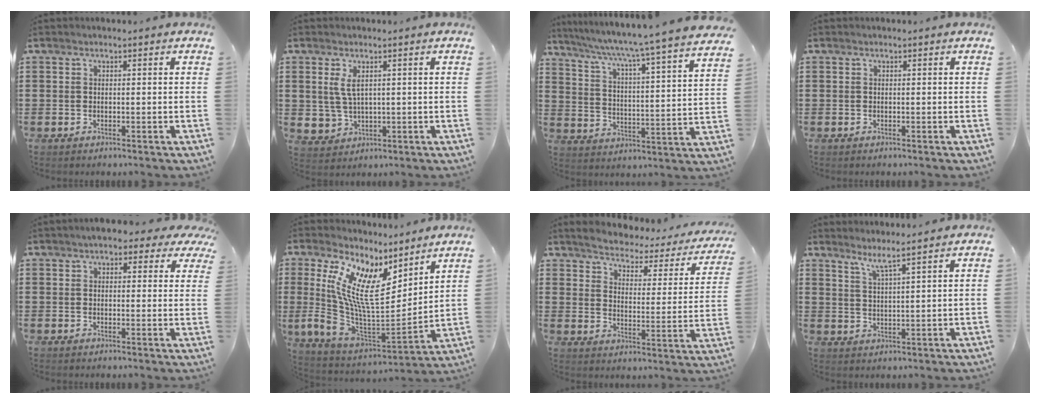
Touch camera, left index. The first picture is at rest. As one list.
[{"total": 3.4, "force": [1.4, 2.0, 2.4], "torque": [-0.054, 0.007, 0.025]}, {"total": 5.3, "force": [4.4, -1.3, 2.7], "torque": [-0.071, -0.054, 0.061]}, {"total": 0.0}, {"total": 2.9, "force": [2.1, 1.4, 1.5], "torque": [-0.022, -0.002, 0.032]}, {"total": 12.2, "force": [6.8, 4.1, 9.2], "torque": [-0.221, -0.055, 0.120]}, {"total": 2.8, "force": [2.7, 0.3, 0.7], "torque": [-0.035, -0.026, 0.036]}, {"total": 3.5, "force": [3.1, -0.8, 1.6], "torque": [-0.041, -0.013, 0.052]}]